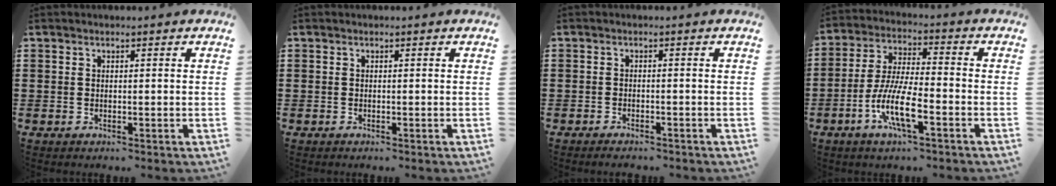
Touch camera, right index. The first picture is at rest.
{"total": 0.0}
{"total": 0.9, "force": [-0.9, 0.1, 0.1], "torque": [-0.005, 0.001, -0.017]}
{"total": 9.4, "force": [-4.1, 2.4, 8.1], "torque": [-0.186, -0.013, -0.083]}